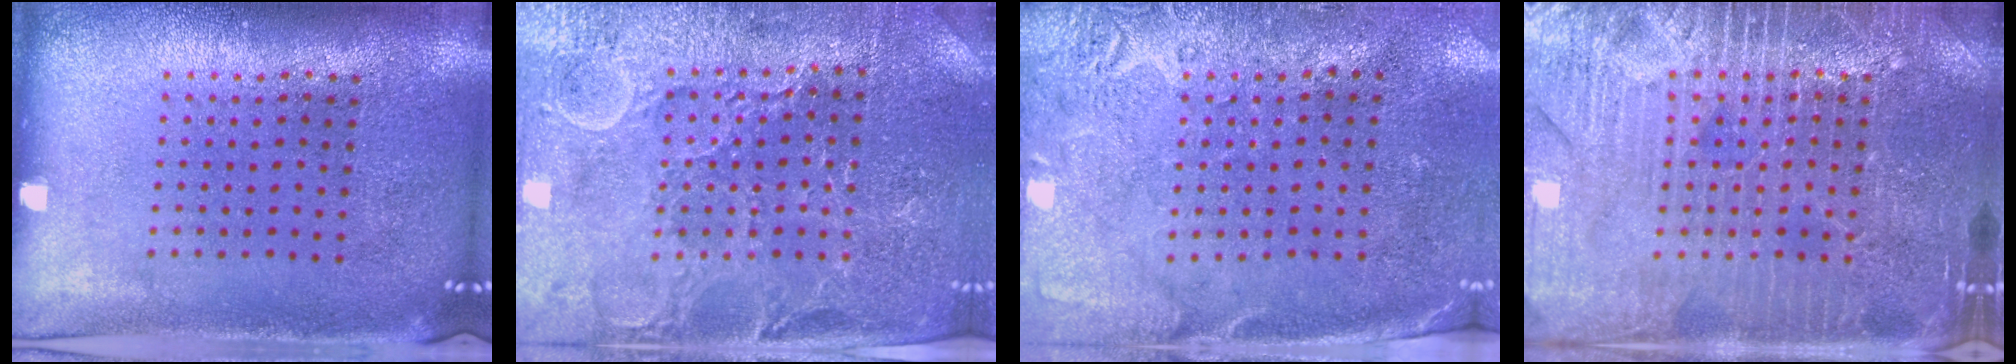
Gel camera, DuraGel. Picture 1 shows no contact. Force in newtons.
{"total": 3.6, "press": 3.6, "slide": 0.7}
{"total": 2.7, "press": 2.2, "slide": 1.7}
{"total": 4.0, "press": 4.0, "slide": 0.5}